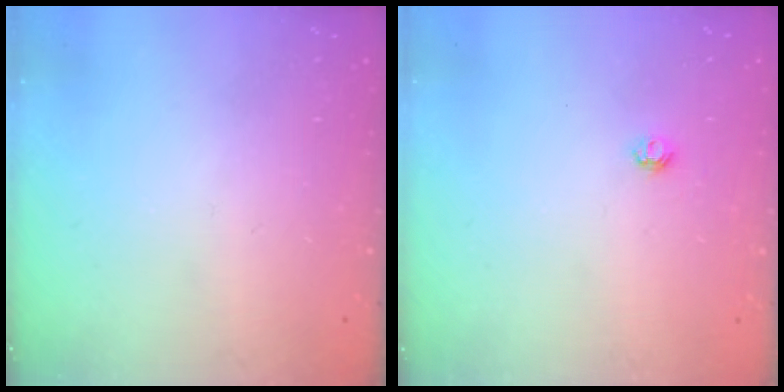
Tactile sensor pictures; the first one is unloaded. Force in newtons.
{"total": 3.9, "press": 3.9, "slide": 0.5}